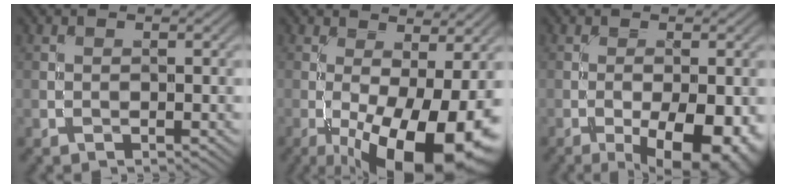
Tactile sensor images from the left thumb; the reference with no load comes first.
{"total": 15.5, "force": [-5.5, 5.0, 13.6], "torque": [-0.209, -0.016, -0.076]}
{"total": 10.0, "force": [-3.7, 3.8, 8.5], "torque": [-0.128, -0.011, -0.045]}